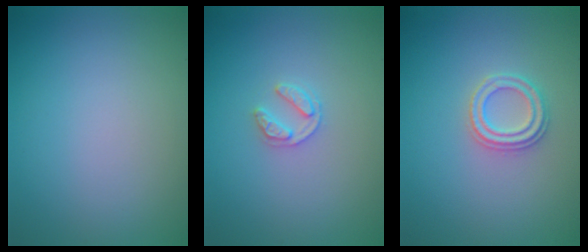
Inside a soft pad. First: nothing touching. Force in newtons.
{"total": 1.8, "press": 1.8, "slide": 0.3}
{"total": 2.2, "press": 2.2, "slide": 0.3}